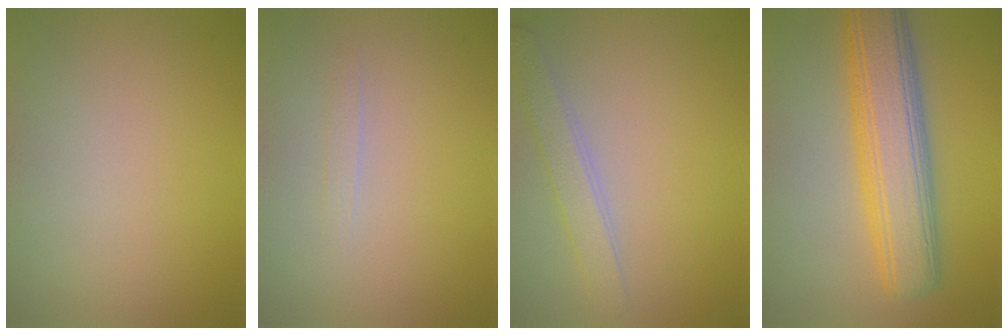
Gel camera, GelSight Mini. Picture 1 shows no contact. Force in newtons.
{"total": 0.6, "press": 0.6, "slide": 0.0}
{"total": 2.4, "press": 2.4, "slide": 0.1}
{"total": 8.0, "press": 8.0, "slide": 0.4}